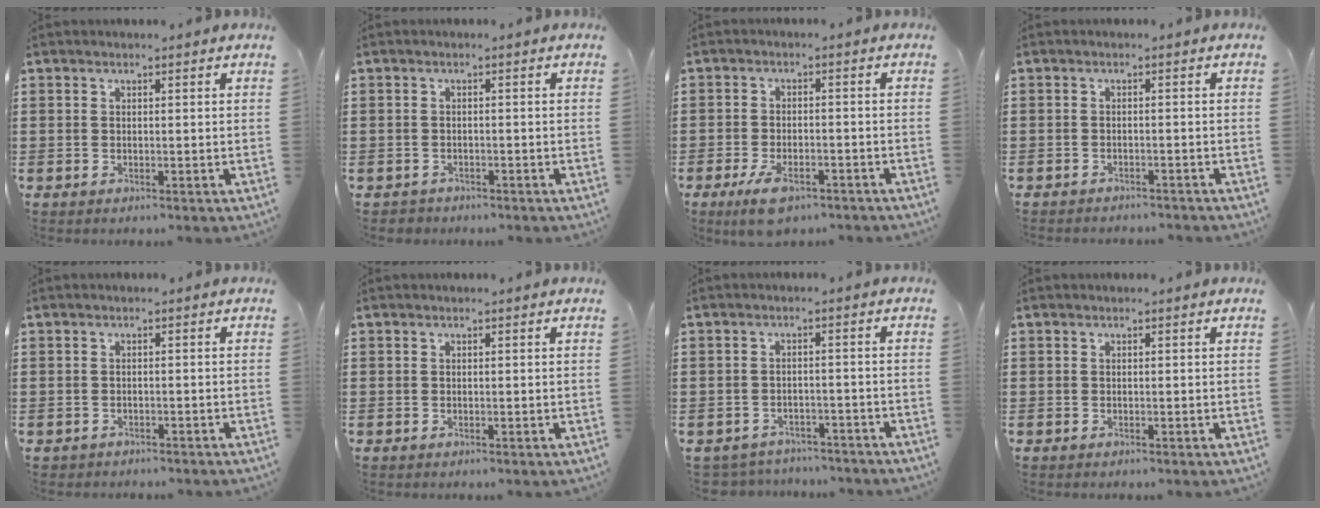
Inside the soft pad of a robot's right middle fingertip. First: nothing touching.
{"total": 1.1, "force": [-0.9, 0.5, -0.2], "torque": [0.000, 0.004, -0.023]}
{"total": 5.1, "force": [-3.5, 2.0, 3.1], "torque": [-0.064, 0.005, -0.065]}
{"total": 1.4, "force": [-1.4, 0.2, -0.1], "torque": [-0.004, 0.003, -0.031]}
{"total": 1.0, "force": [-0.9, 0.3, -0.1], "torque": [-0.002, 0.002, -0.021]}
{"total": 0.0}
{"total": 2.8, "force": [-2.8, 0.4, -0.3], "torque": [-0.003, 0.002, -0.062]}
{"total": 0.0}